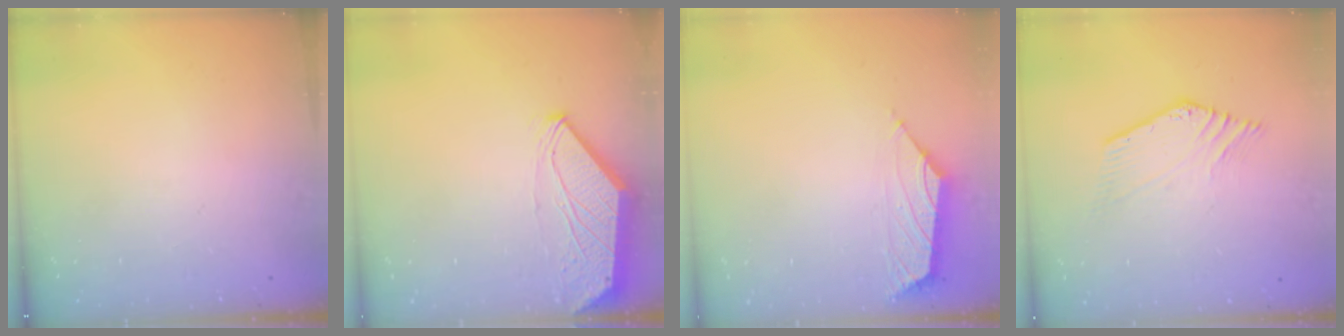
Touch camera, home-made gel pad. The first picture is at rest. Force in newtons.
{"total": 0.0}
{"total": 1.6, "press": 1.5, "slide": 0.6}
{"total": 1.8, "press": 1.8, "slide": 0.2}